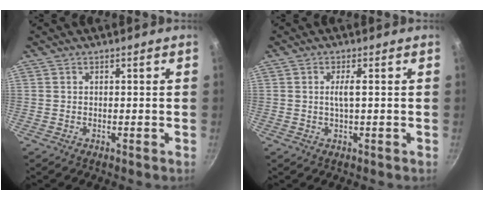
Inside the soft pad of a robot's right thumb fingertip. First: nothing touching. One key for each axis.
{"total": 2.5, "fx": 0.2, "fy": 0.3, "fz": 2.5, "tx": -0.057, "ty": 0.002, "tz": 0.005}